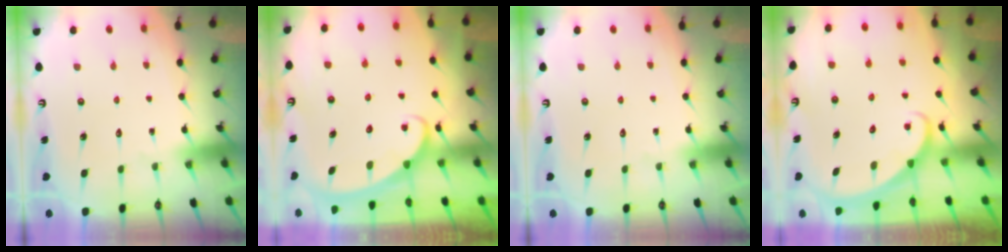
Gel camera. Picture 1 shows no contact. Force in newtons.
{"total": 2.4, "press": 2.4, "slide": 0.4}
{"total": 0.0}
{"total": 1.9, "press": 1.9, "slide": 0.0}